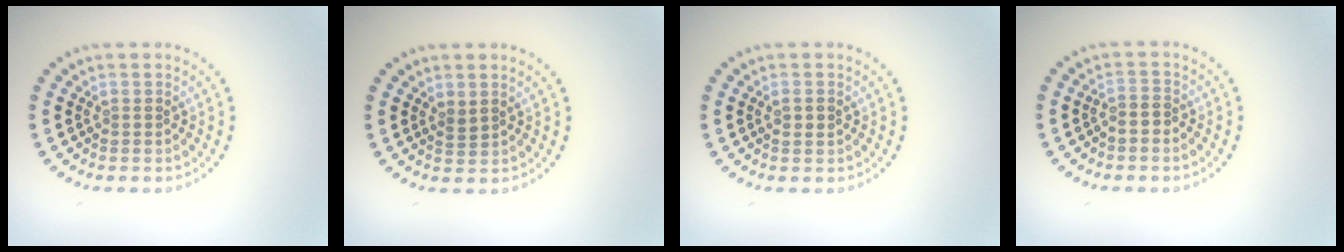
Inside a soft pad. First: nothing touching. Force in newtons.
{"total": 0.9, "press": 0.7, "slide": 0.5}
{"total": 1.1, "press": 1.1, "slide": 0.2}
{"total": 1.7, "press": 1.4, "slide": 1.0}